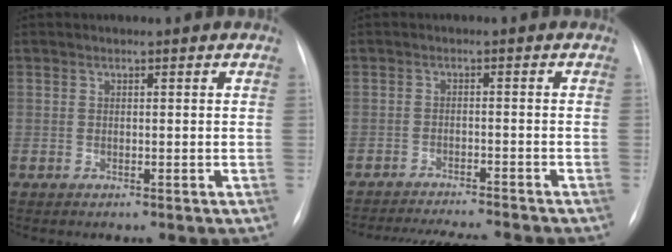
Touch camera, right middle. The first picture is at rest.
{"total": 11.1, "force": [-10.2, 0.6, 4.3], "torque": [-0.058, -0.013, -0.141]}